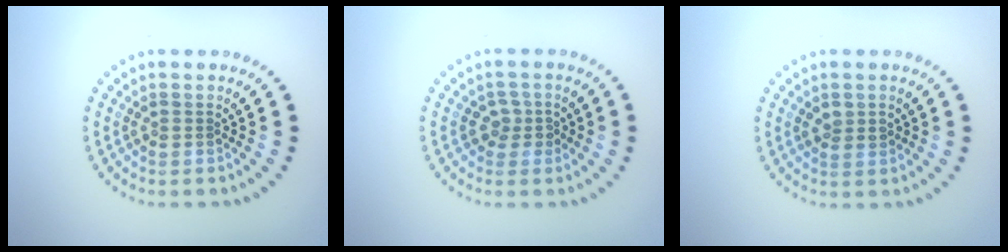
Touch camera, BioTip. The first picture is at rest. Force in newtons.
{"total": 1.4, "press": 1.2, "slide": 0.7}
{"total": 1.4, "press": 1.4, "slide": 0.3}